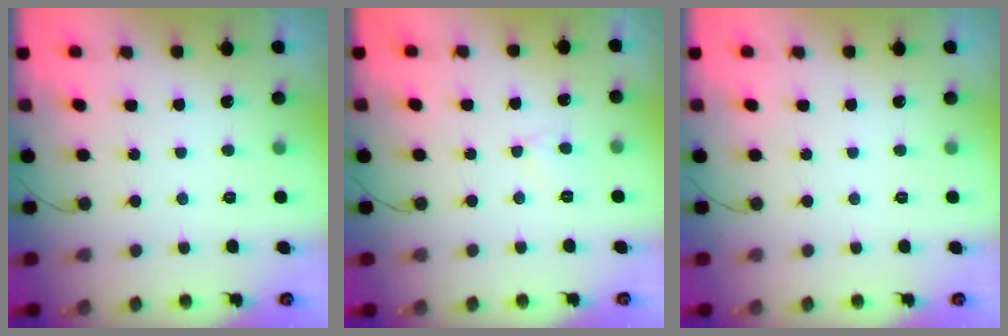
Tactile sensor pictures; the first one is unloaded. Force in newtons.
{"total": 5.0, "press": 5.0, "slide": 0.6}
{"total": 0.0}